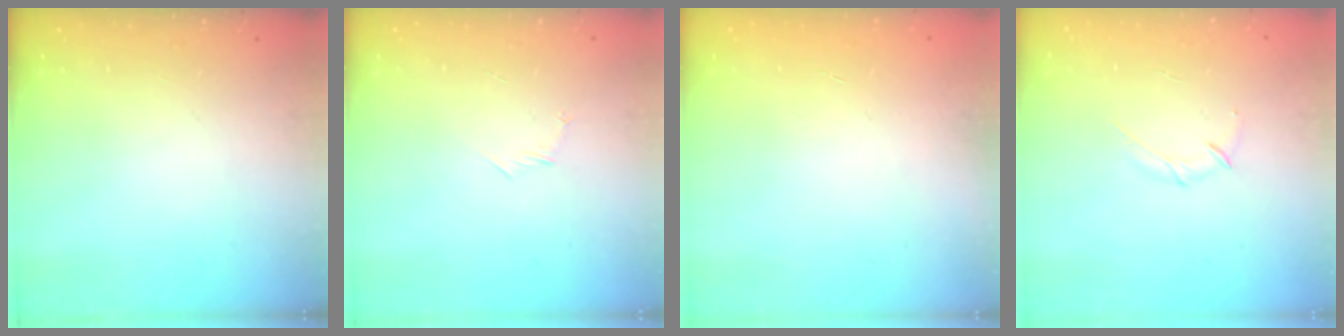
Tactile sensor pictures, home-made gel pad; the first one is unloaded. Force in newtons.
{"total": 4.1, "press": 3.9, "slide": 1.2}
{"total": 0.0}
{"total": 3.0, "press": 2.9, "slide": 0.8}